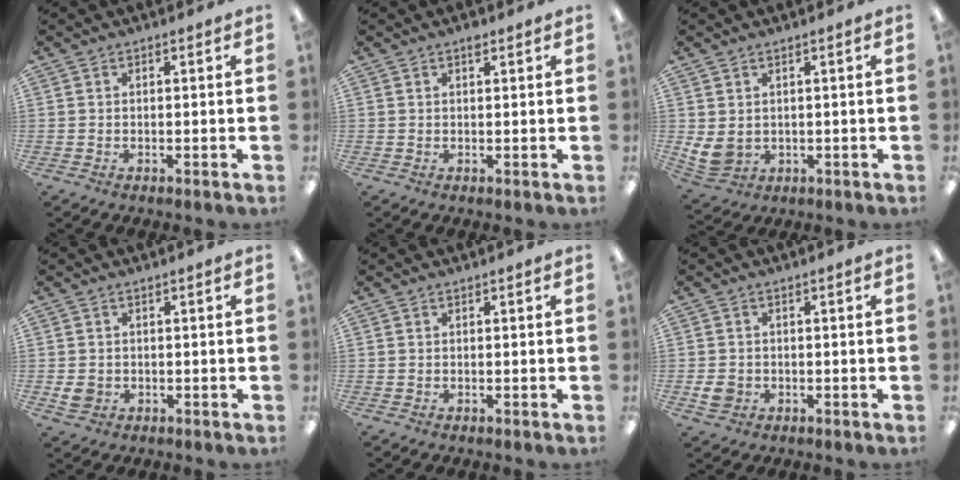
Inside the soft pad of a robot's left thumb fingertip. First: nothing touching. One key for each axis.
{"total": 1.2, "fx": 1.0, "fy": 0.3, "fz": 0.7, "tx": -0.007, "ty": -0.002, "tz": 0.016}
{"total": 4.9, "fx": 1.4, "fy": 3.7, "fz": 2.9, "tx": -0.074, "ty": -0.008, "tz": 0.028}
{"total": 2.8, "fx": -0.1, "fy": 2.4, "fz": 1.4, "tx": -0.016, "ty": 0.002, "tz": -0.001}
{"total": 0.0}
{"total": 3.1, "fx": -0.6, "fy": 2.7, "fz": 1.5, "tx": -0.023, "ty": -0.001, "tz": -0.011}